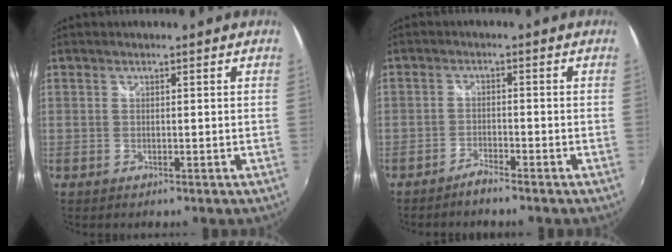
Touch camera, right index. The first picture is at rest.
{"total": 2.3, "force": [-2.2, 0.1, 0.8], "torque": [-0.028, -0.001, -0.044]}